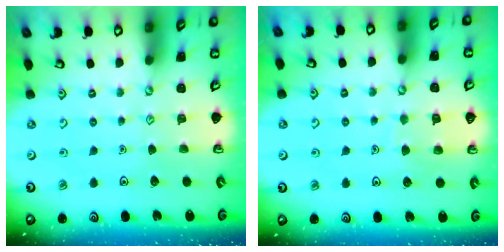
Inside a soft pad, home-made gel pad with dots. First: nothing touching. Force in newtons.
{"total": 6.1, "press": 6.1, "slide": 0.4}